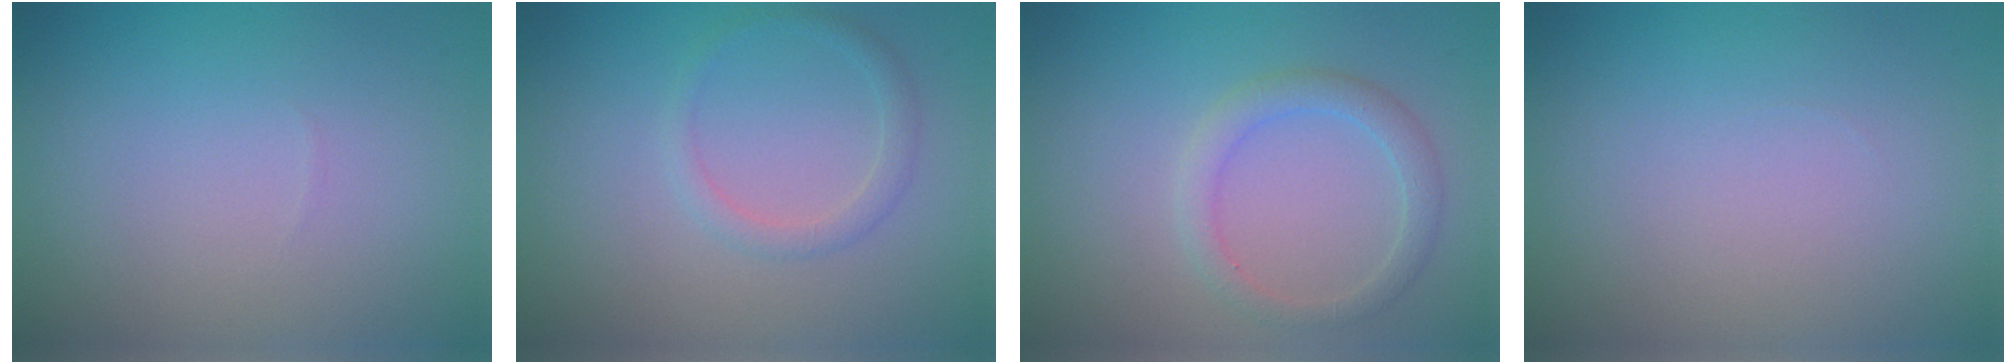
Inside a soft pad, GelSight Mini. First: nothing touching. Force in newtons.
{"total": 1.5, "press": 1.5, "slide": 0.0}
{"total": 2.2, "press": 2.2, "slide": 0.1}
{"total": 0.0}